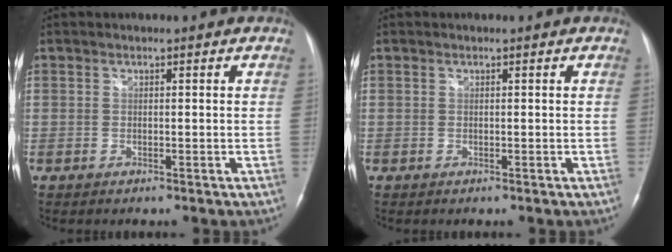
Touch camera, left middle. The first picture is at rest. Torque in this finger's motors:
{"motor_torque": [-0.09, 0.14, -0.06, -0.01]}